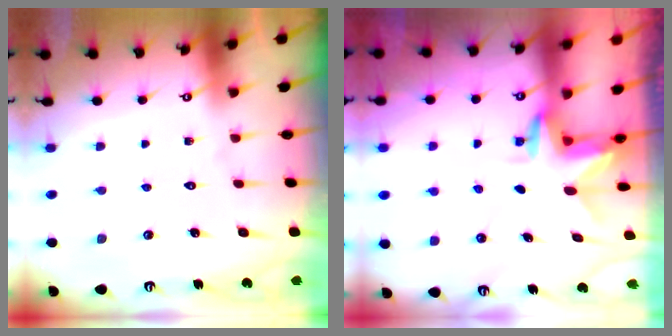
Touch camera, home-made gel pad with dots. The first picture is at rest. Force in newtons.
{"total": 2.8, "press": 2.8, "slide": 0.1}